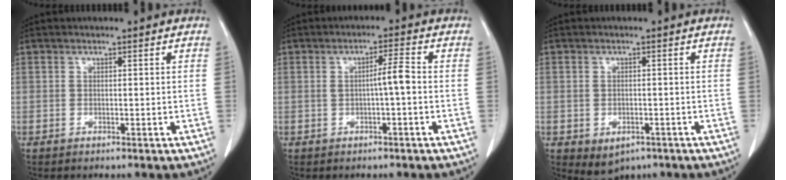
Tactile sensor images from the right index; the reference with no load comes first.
{"total": 3.3, "force": [-0.3, 0.0, 3.3], "torque": [-0.054, 0.004, -0.005]}
{"total": 3.7, "force": [-1.8, 2.7, 1.8], "torque": [-0.027, -0.003, -0.013]}